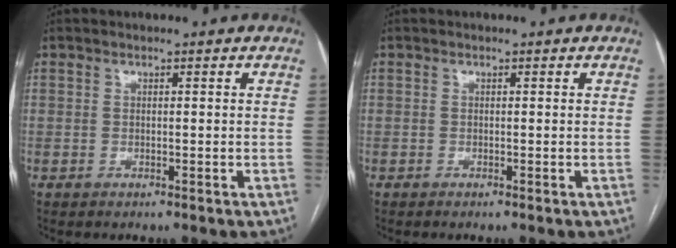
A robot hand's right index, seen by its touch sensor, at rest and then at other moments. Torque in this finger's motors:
{"motor_torque": [-0.06, -0.07, 0.00, 0.01]}